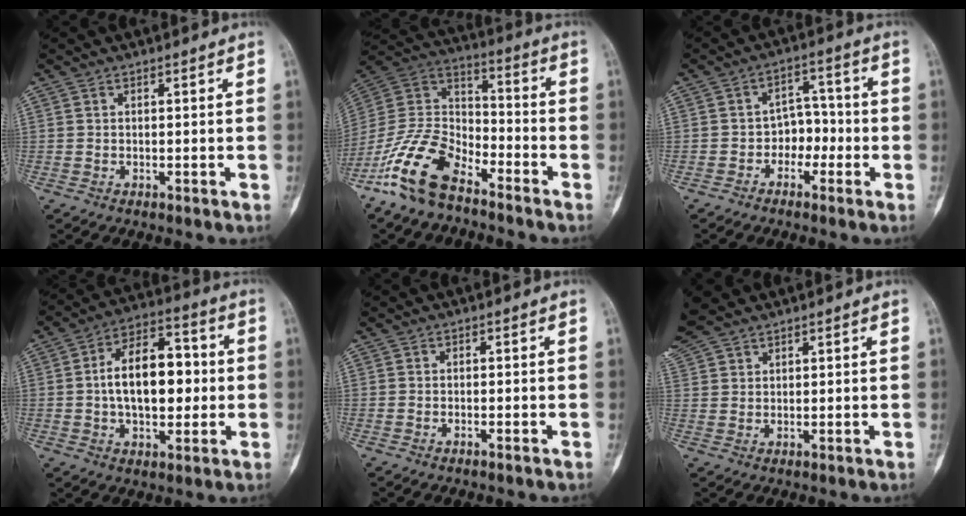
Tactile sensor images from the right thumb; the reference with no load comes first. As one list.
[{"total": 15.9, "force": [-10.8, 7.6, 8.9], "torque": [-0.168, 0.071, -0.214]}, {"total": 5.5, "force": [-1.9, 4.3, 2.9], "torque": [-0.003, 0.030, -0.043]}, {"total": 15.3, "force": [0.4, 8.9, 12.5], "torque": [-0.168, 0.026, 0.001]}, {"total": 0.6, "force": [-0.4, 0.0, 0.4], "torque": [-0.010, 0.001, -0.006]}, {"total": 7.4, "force": [5.8, 3.2, 3.2], "torque": [-0.074, 0.010, 0.126]}]